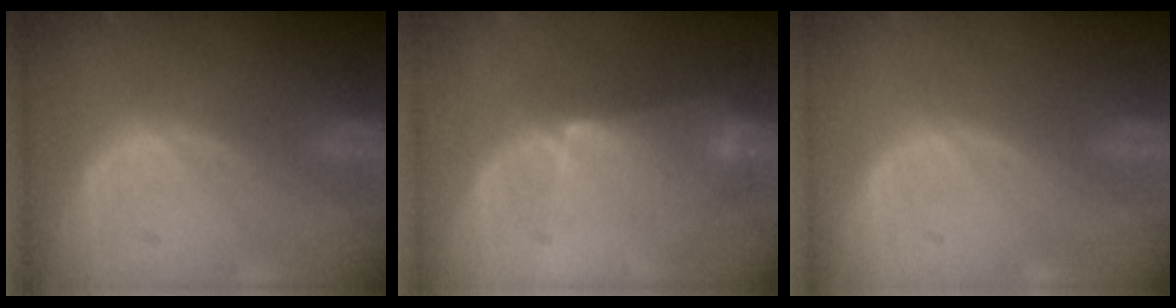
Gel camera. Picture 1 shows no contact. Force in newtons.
{"total": 6.4, "press": 5.7, "slide": 2.9}
{"total": 0.0}